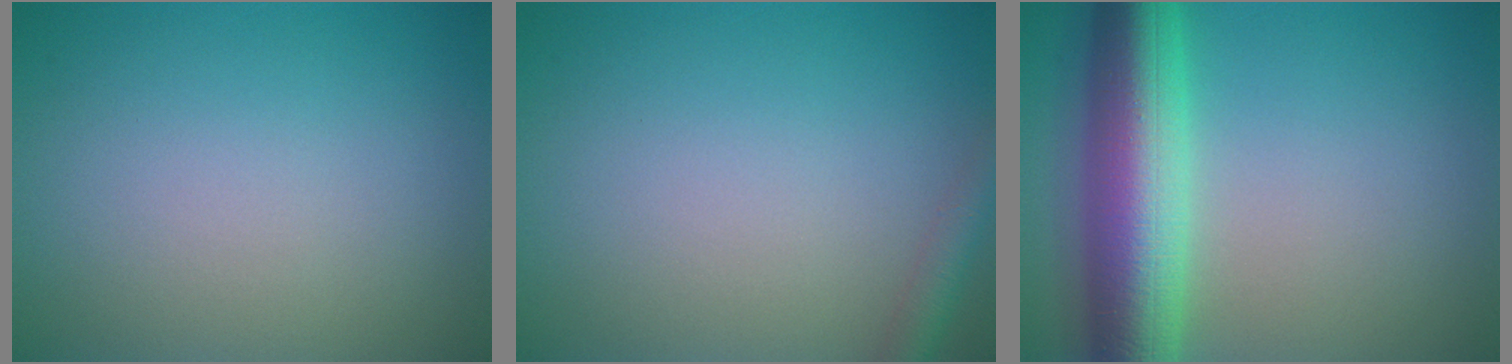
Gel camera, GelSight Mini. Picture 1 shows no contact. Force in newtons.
{"total": 2.0, "press": 2.0, "slide": 0.1}
{"total": 9.8, "press": 9.8, "slide": 0.1}